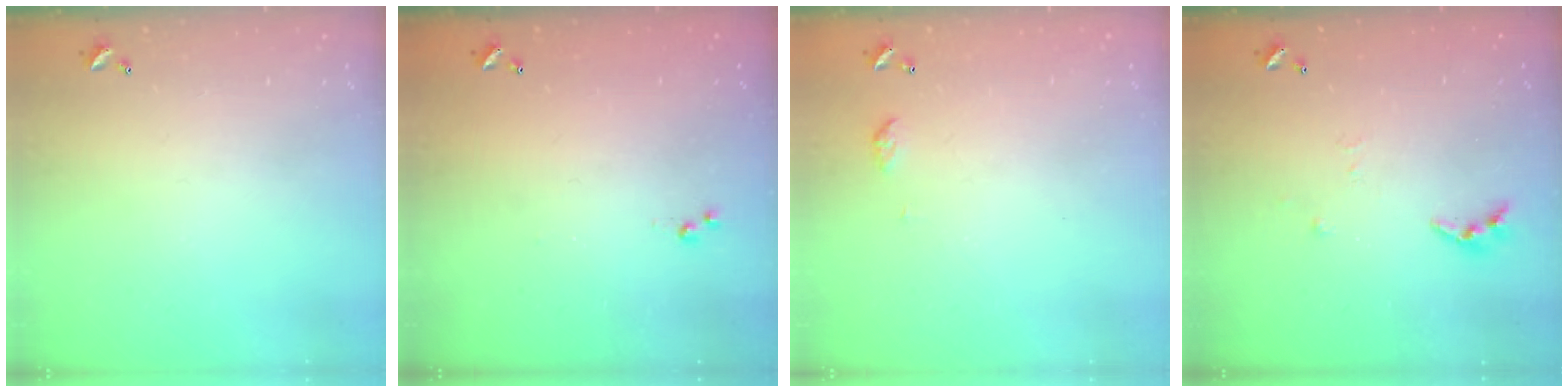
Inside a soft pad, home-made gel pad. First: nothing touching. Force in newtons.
{"total": 3.0, "press": 3.0, "slide": 0.4}
{"total": 4.6, "press": 4.5, "slide": 0.6}
{"total": 3.3, "press": 3.3, "slide": 0.4}